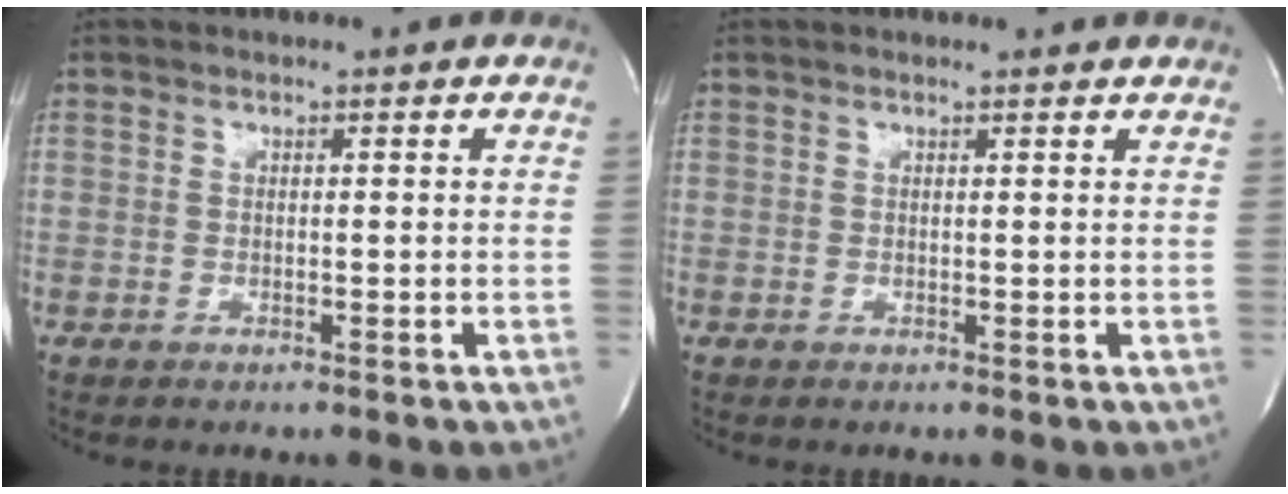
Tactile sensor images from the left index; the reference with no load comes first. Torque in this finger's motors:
{"motor_torque": [0.29, -0.45, 0.08, 0.00]}